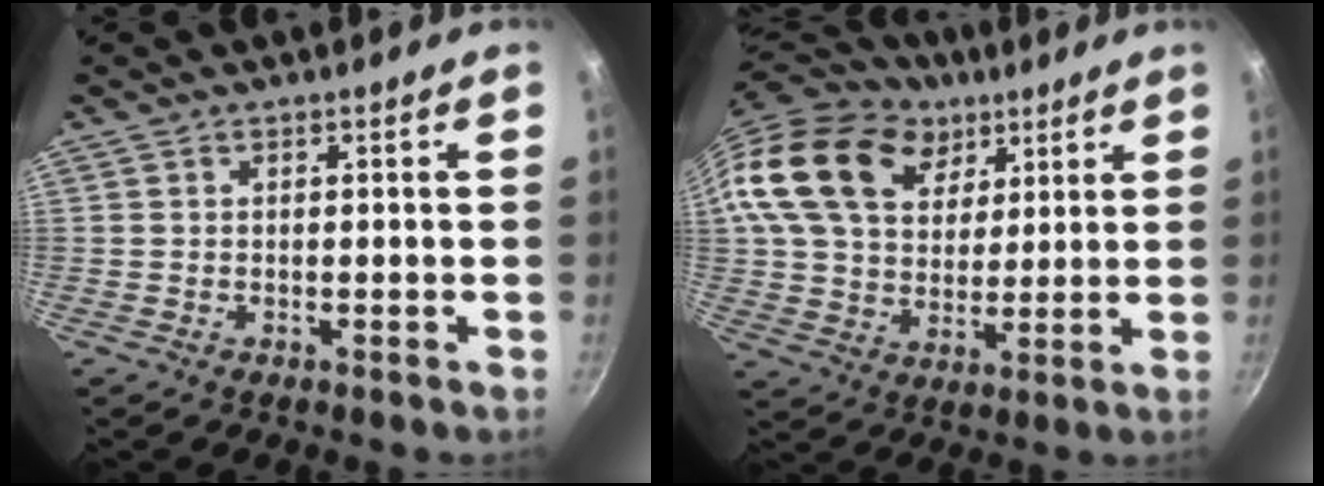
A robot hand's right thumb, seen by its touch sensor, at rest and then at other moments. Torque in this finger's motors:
{"motor_torque": [0.38, 4.24, 1.80, 0.30, 0.46]}